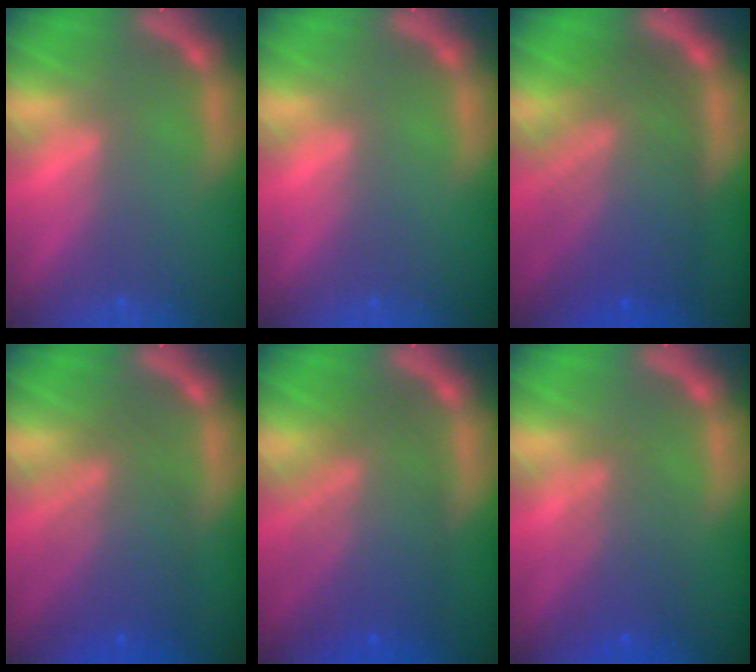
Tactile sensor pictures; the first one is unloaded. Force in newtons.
{"total": 0.0}
{"total": 10.0}
{"total": 7.1}
{"total": 8.5}
{"total": 4.1}